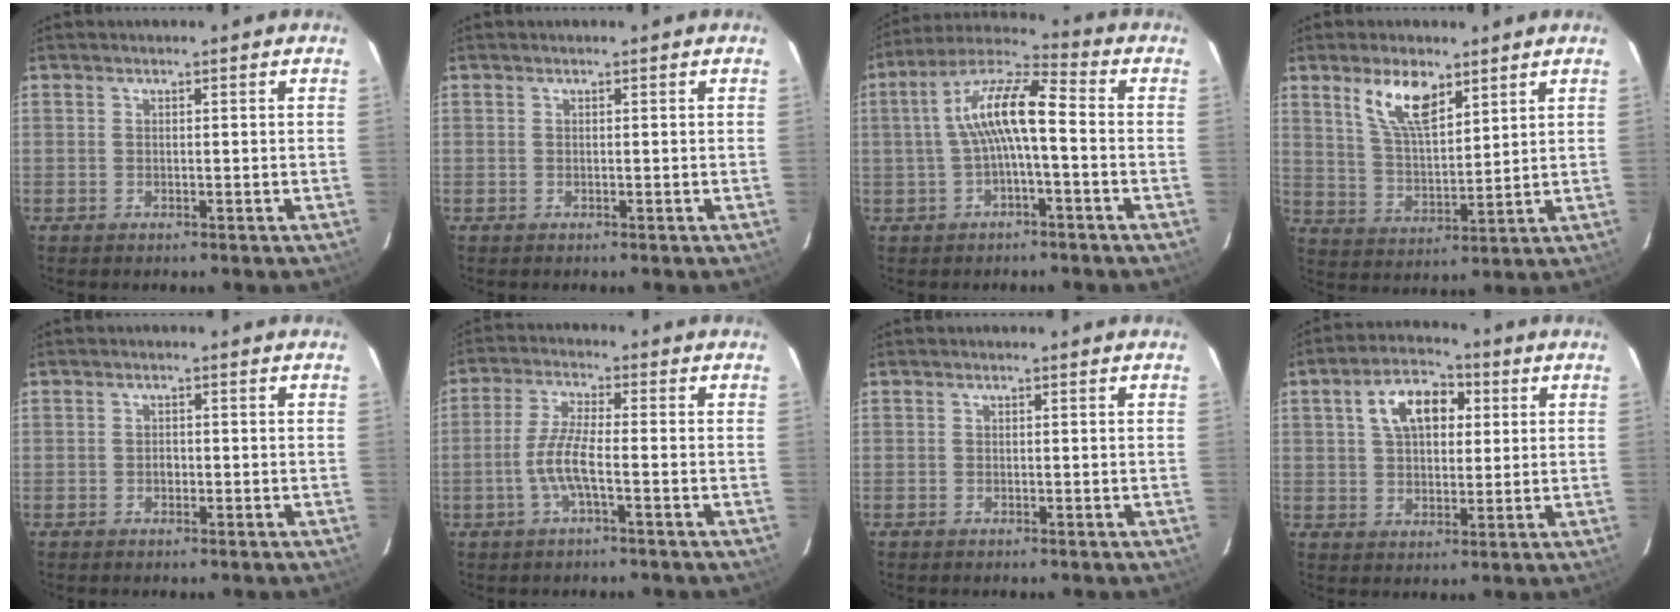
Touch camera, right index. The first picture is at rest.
{"total": 0.0}
{"total": 10.4, "force": [-0.8, 2.4, 10.1], "torque": [-0.203, 0.025, -0.018]}
{"total": 9.7, "force": [5.9, 3.9, 6.6], "torque": [-0.122, 0.007, 0.120]}
{"total": 1.1, "force": [-0.4, 0.9, 0.5], "torque": [-0.009, 0.004, -0.006]}
{"total": 6.2, "force": [-2.1, 0.8, 5.8], "torque": [-0.126, 0.003, -0.042]}
{"total": 0.0}
{"total": 10.0, "force": [3.2, 6.1, 7.2], "torque": [-0.127, 0.032, 0.053]}